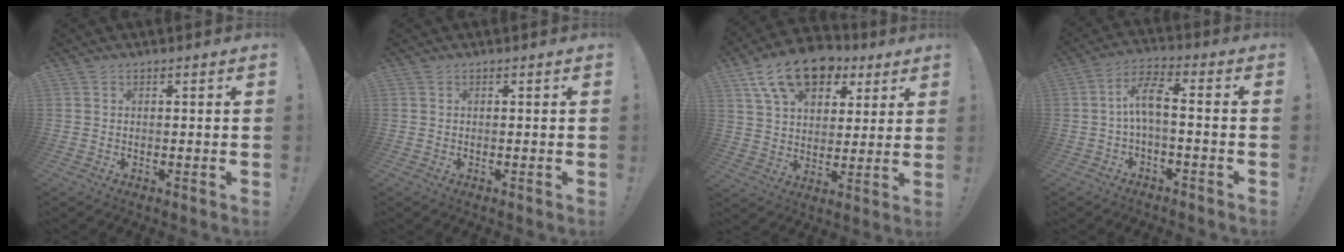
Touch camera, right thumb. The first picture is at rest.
{"total": 0.0}
{"total": 16.4, "force": [9.4, 10.0, 9.0], "torque": [-0.148, -0.048, 0.172]}
{"total": 8.3, "force": [-0.5, 3.0, 7.8], "torque": [-0.152, 0.008, -0.010]}